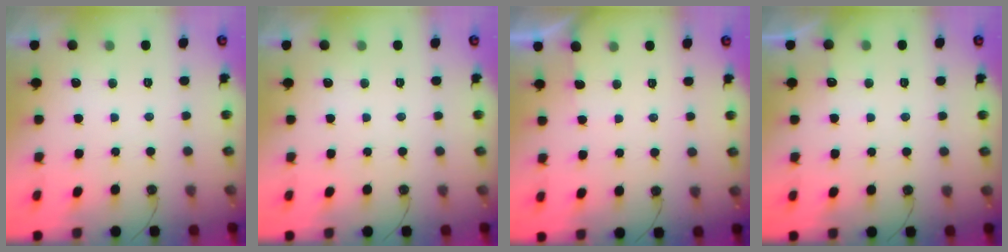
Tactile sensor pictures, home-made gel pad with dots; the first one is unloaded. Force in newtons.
{"total": 0.0}
{"total": 2.5, "press": 2.5, "slide": 0.4}
{"total": 2.8, "press": 2.8, "slide": 0.4}